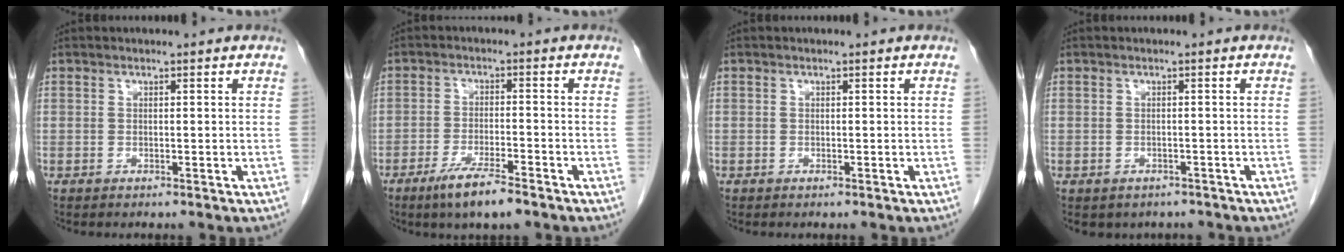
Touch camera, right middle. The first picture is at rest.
{"total": 6.6, "force": [-4.6, 0.7, 4.7], "torque": [-0.094, -0.013, -0.081]}
{"total": 0.0}
{"total": 4.3, "force": [-3.4, 2.6, 0.6], "torque": [0.001, 0.010, -0.040]}